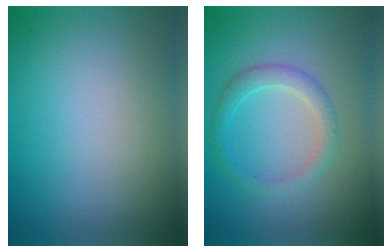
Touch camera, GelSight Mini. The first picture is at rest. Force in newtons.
{"total": 2.2, "press": 2.2, "slide": 0.0}